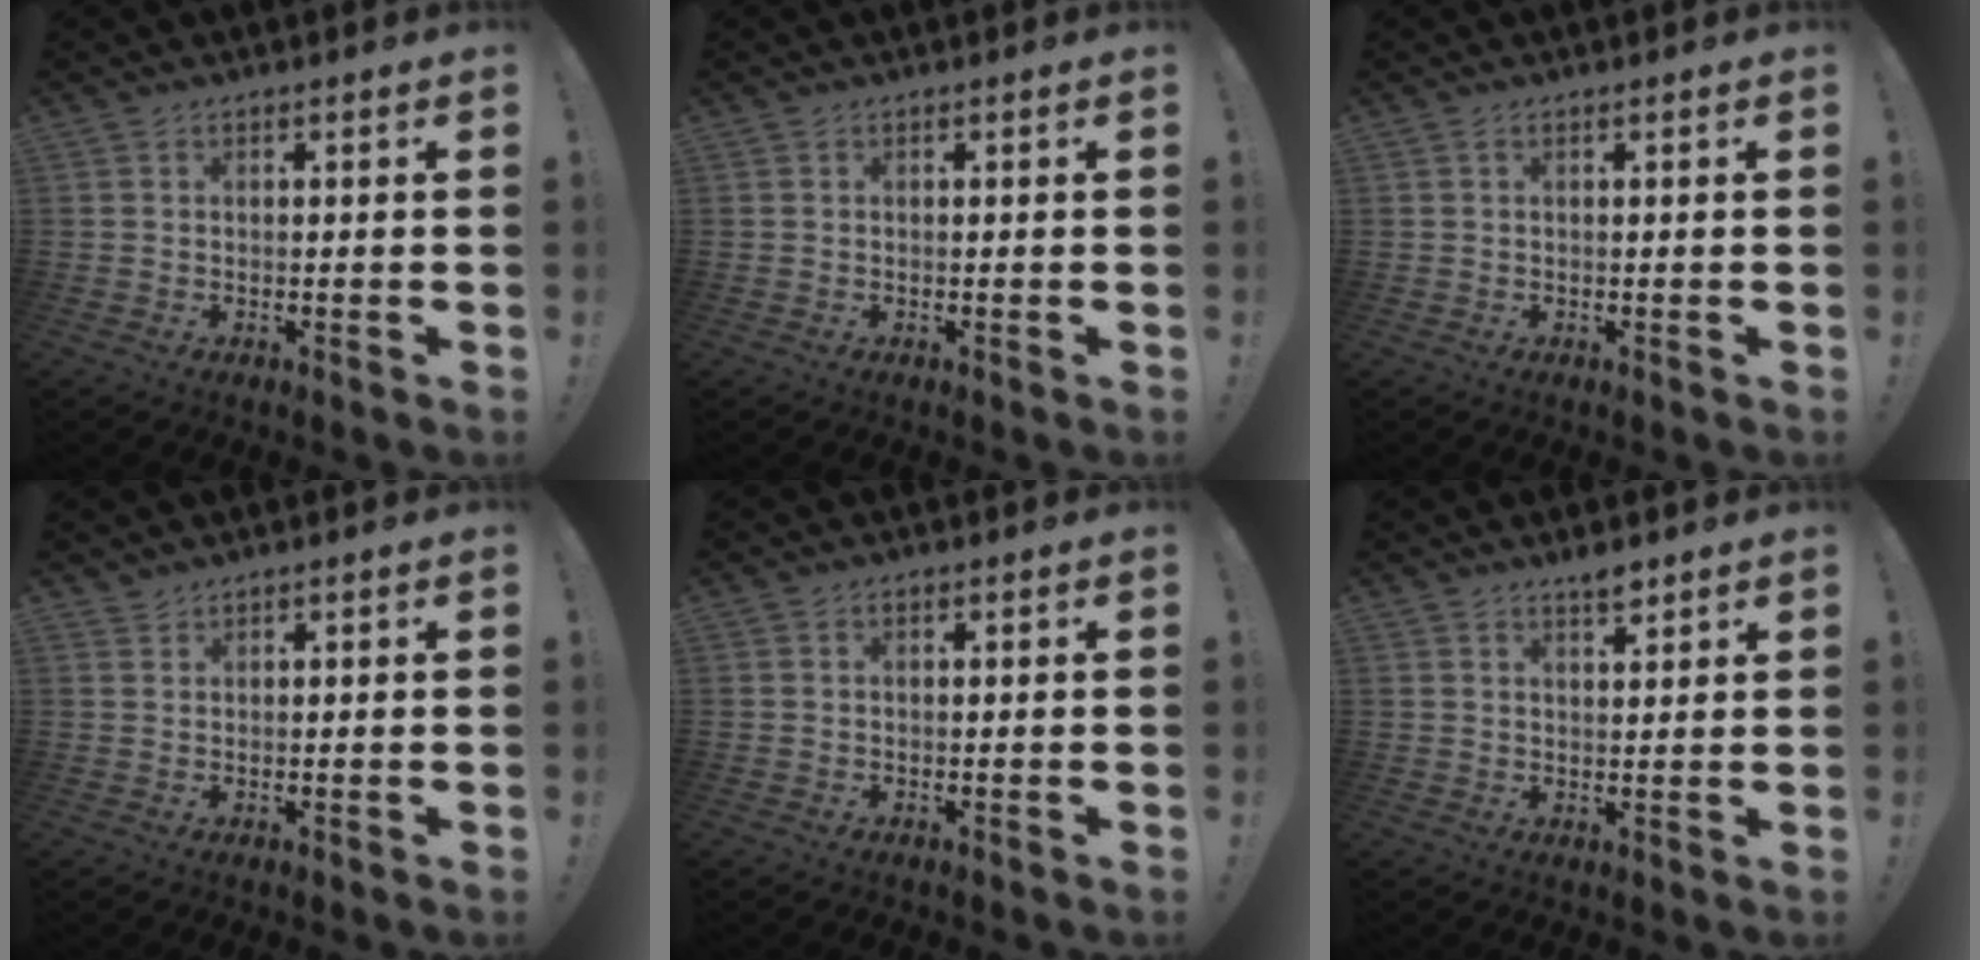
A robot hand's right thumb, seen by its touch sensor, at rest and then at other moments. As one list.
[{"total": 0.0}, {"total": 0.7, "force": [0.2, 0.0, 0.7], "torque": [-0.017, 0.000, 0.003]}, {"total": 1.2, "force": [1.1, 0.4, 0.0], "torque": [0.001, -0.005, 0.023]}, {"total": 0.0}, {"total": 3.4, "force": [2.8, 1.1, 1.6], "torque": [-0.015, -0.020, 0.047]}]